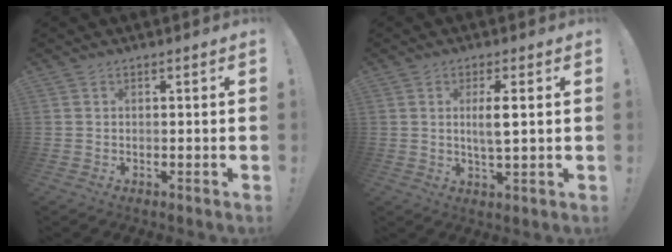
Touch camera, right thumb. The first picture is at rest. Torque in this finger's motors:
{"motor_torque": [-0.06, 0.18, 0.59, -0.02, 0.05]}